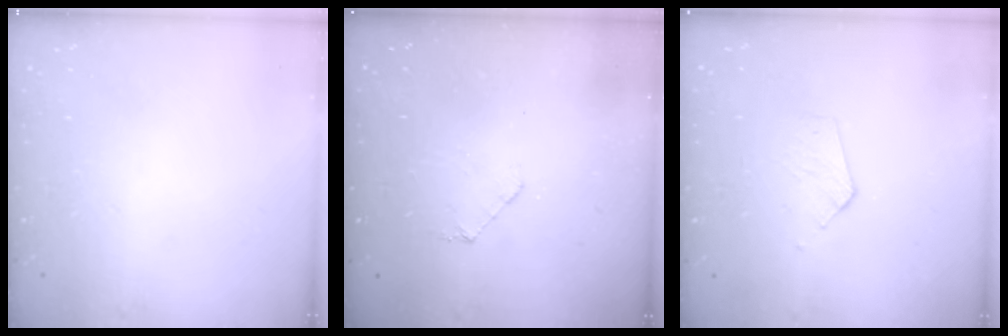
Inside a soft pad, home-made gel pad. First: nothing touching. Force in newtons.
{"total": 6.2, "press": 6.1, "slide": 0.6}
{"total": 3.4, "press": 3.4, "slide": 0.3}